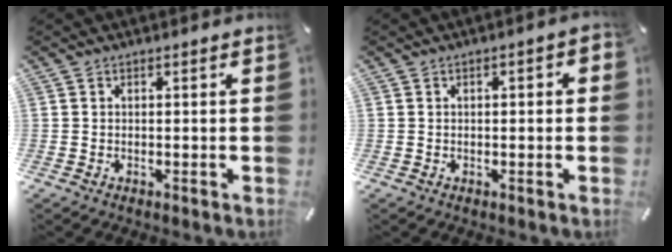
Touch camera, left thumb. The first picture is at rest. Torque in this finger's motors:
{"motor_torque": [0.07, 0.01, 0.10, 0.11, -0.08]}